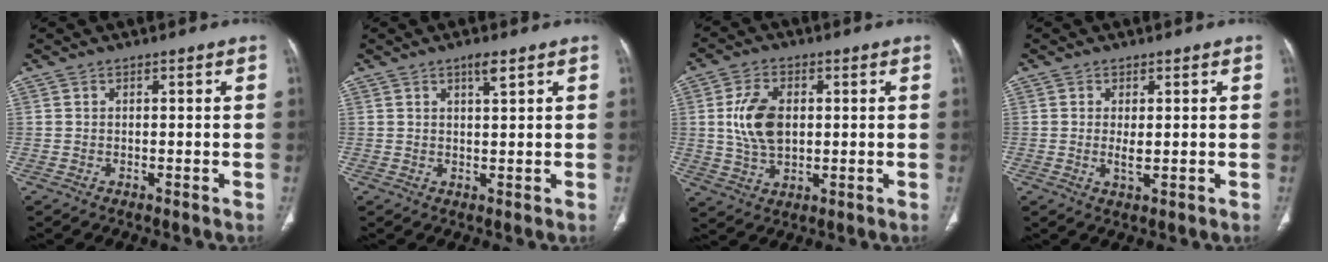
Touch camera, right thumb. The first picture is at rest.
{"total": 2.5, "force": [1.5, 0.4, 1.9], "torque": [-0.033, -0.011, 0.026]}
{"total": 9.7, "force": [1.2, 6.1, 7.5], "torque": [-0.137, -0.003, 0.029]}
{"total": 2.4, "force": [0.1, 0.9, 2.2], "torque": [-0.044, -0.007, 0.003]}